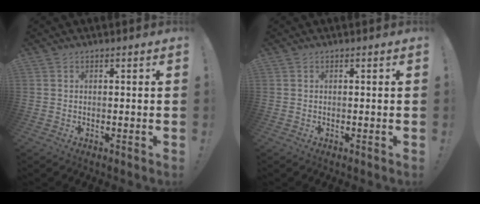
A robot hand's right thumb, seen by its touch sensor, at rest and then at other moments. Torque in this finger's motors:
{"motor_torque": [0.00, 0.00, 0.00, 0.00, 0.00]}